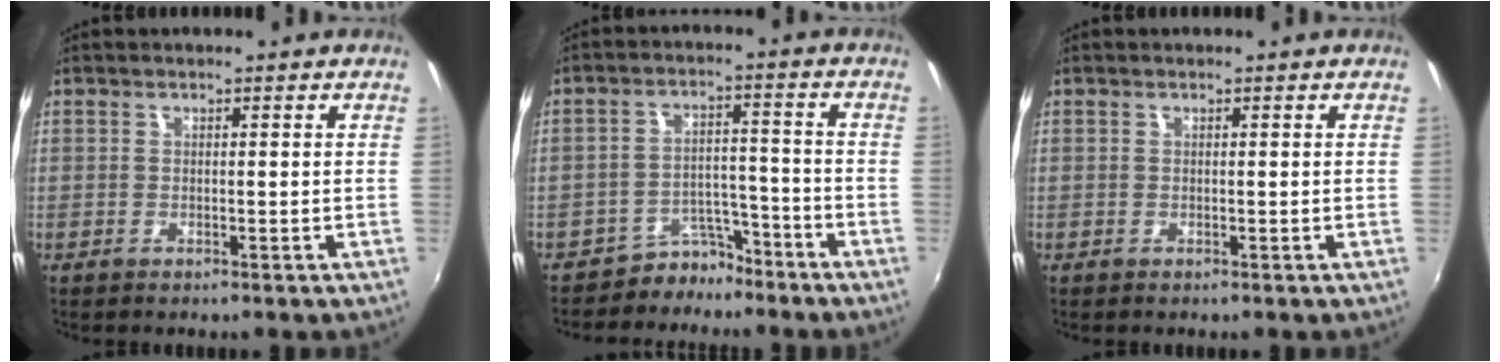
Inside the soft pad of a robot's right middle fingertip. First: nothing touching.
{"total": 5.9, "force": [-5.1, 2.9, 0.4], "torque": [-0.004, 0.024, -0.081]}
{"total": 0.0}